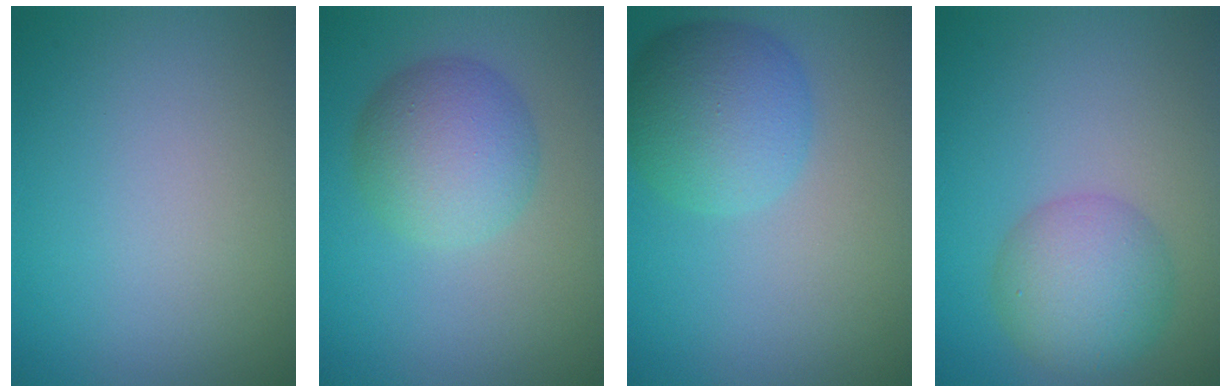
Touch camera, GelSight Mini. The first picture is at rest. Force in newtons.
{"total": 5.4, "press": 5.4, "slide": 0.0}
{"total": 5.6, "press": 5.6, "slide": 0.2}
{"total": 4.9, "press": 4.9, "slide": 0.2}